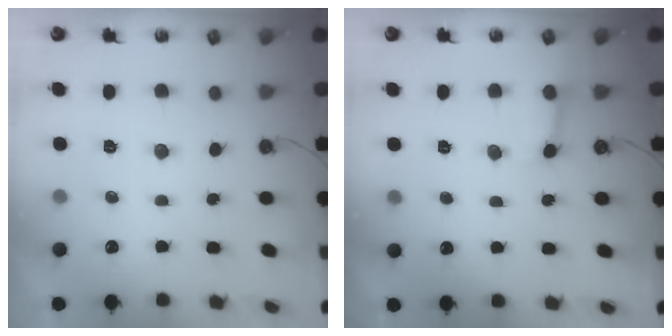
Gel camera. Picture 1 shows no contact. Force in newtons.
{"total": 3.9, "press": 3.9, "slide": 0.4}